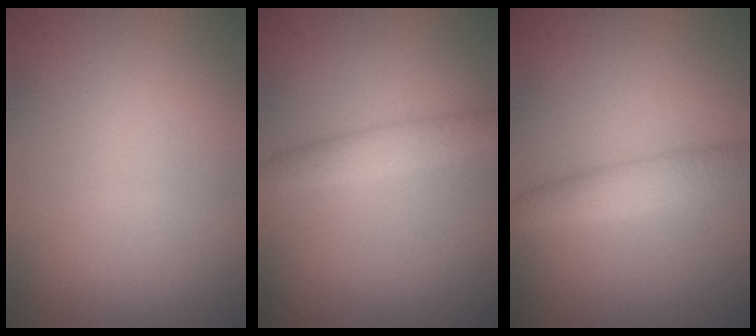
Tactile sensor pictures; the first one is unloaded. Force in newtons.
{"total": 2.2, "press": 2.2, "slide": 0.0}
{"total": 2.7, "press": 2.7, "slide": 0.1}